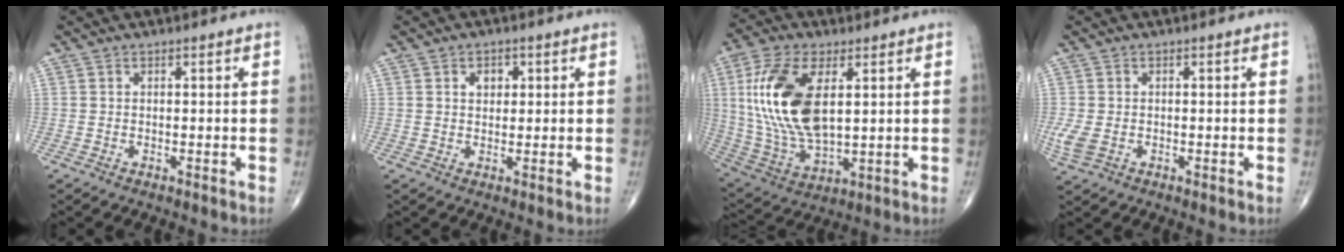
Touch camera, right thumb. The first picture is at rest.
{"total": 2.8, "force": [0.9, 2.1, 1.6], "torque": [-0.008, -0.002, 0.012]}
{"total": 19.1, "force": [4.0, 9.6, 16.0], "torque": [-0.330, -0.016, 0.082]}
{"total": 3.6, "force": [-0.7, 2.4, 2.6], "torque": [-0.074, 0.001, -0.011]}